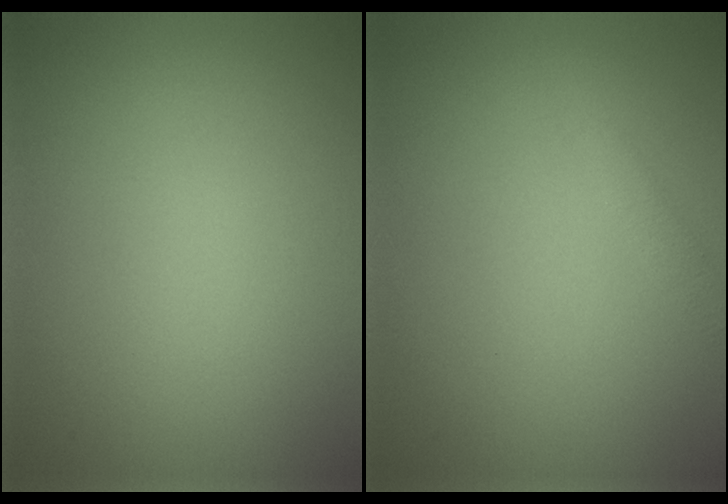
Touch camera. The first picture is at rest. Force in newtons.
{"total": 1.5, "press": 1.5, "slide": 0.1}